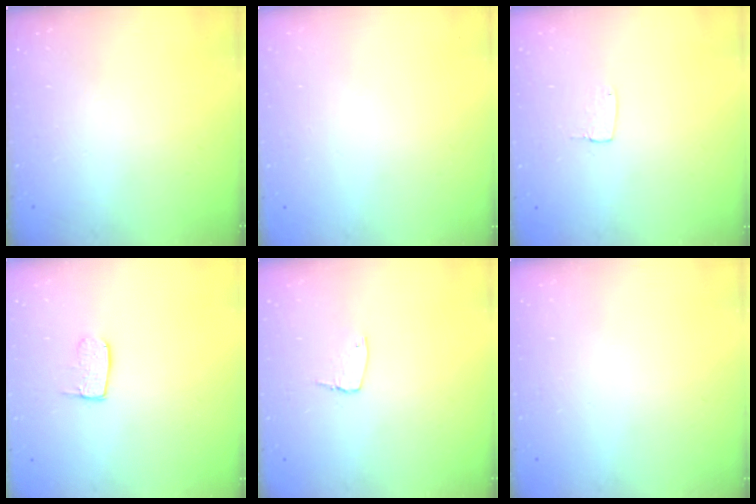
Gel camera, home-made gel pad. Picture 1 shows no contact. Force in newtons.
{"total": 0.0}
{"total": 3.2, "press": 3.2, "slide": 0.2}
{"total": 5.8, "press": 5.8, "slide": 0.4}
{"total": 5.4, "press": 5.3, "slide": 0.5}
{"total": 0.0}